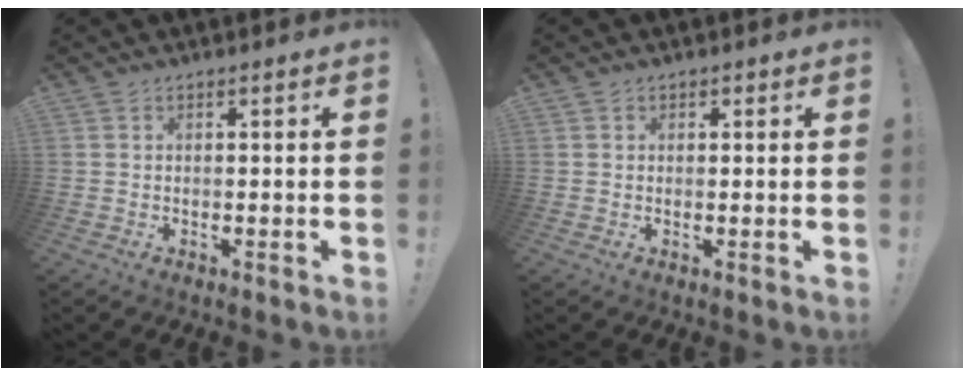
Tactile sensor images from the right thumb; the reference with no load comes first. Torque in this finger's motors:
{"motor_torque": [0.20, -0.32, -0.23, 0.20, -0.03]}